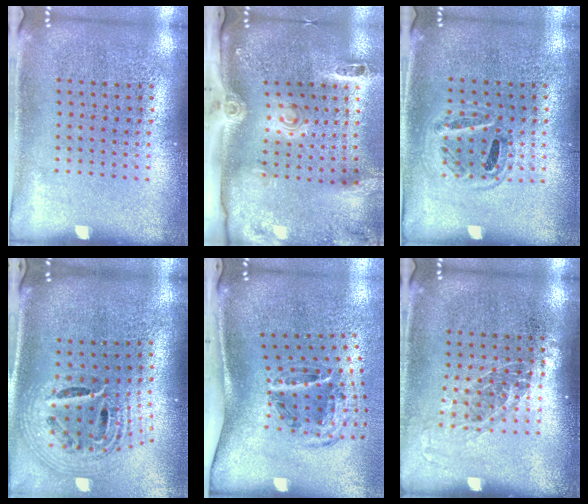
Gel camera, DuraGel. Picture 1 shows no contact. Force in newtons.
{"total": 3.1, "press": 2.1, "slide": 2.3}
{"total": 0.9, "press": 0.9, "slide": 0.1}
{"total": 2.2, "press": 1.6, "slide": 1.5}
{"total": 1.8, "press": 1.1, "slide": 1.5}
{"total": 1.1, "press": 1.0, "slide": 0.6}